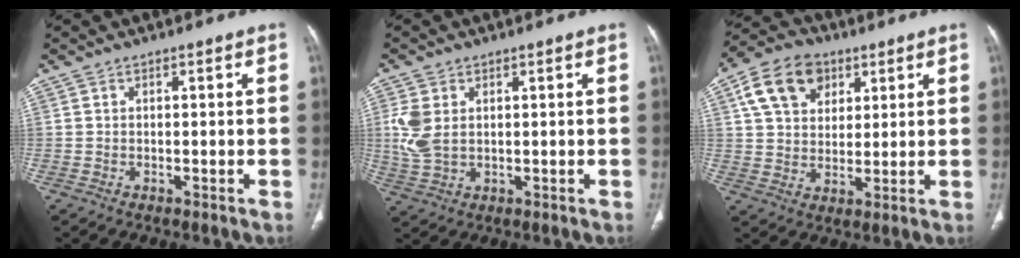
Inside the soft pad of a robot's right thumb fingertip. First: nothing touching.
{"total": 6.2, "force": [1.3, 4.2, 4.5], "torque": [-0.107, 0.000, 0.033]}
{"total": 12.5, "force": [5.3, 9.0, 6.9], "torque": [-0.102, -0.006, 0.091]}